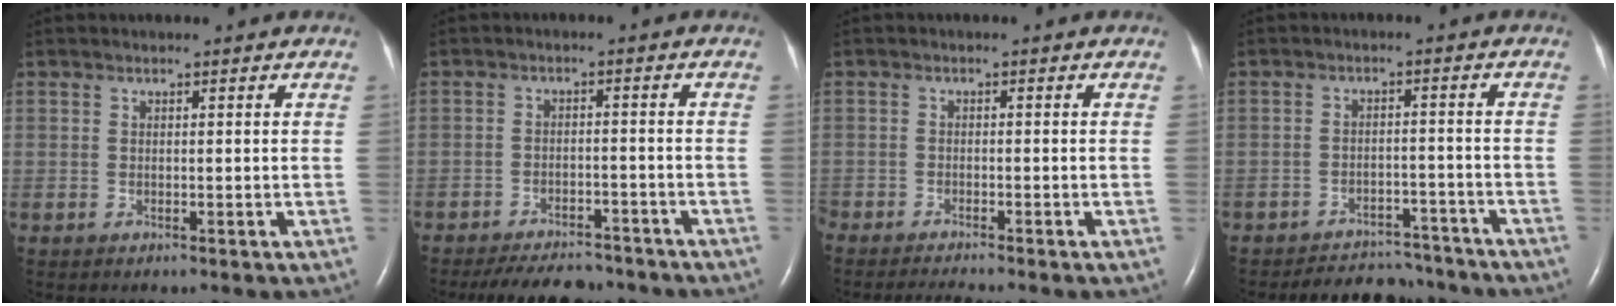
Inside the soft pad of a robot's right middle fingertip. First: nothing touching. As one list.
[{"total": 9.9, "force": [-8.9, 3.1, 3.1], "torque": [-0.048, -0.003, -0.122]}, {"total": 3.4, "force": [-3.2, -0.7, 1.0], "torque": [-0.020, -0.016, -0.055]}, {"total": 8.4, "force": [-8.0, 2.7, 0.3], "torque": [0.005, 0.014, -0.105]}]